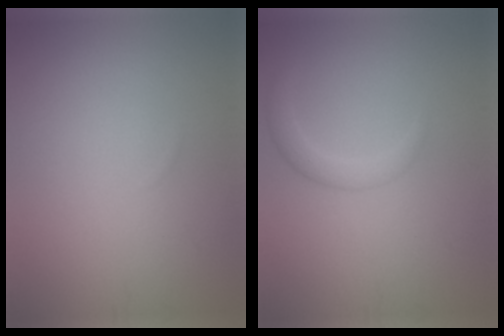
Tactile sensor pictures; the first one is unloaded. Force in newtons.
{"total": 1.8, "press": 1.8, "slide": 0.1}